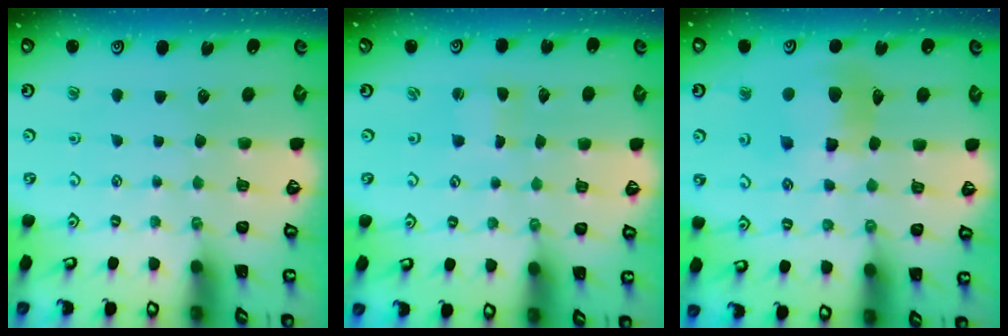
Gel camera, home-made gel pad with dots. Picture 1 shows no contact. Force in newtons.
{"total": 0.9, "press": 0.9, "slide": 0.0}
{"total": 11.1, "press": 10.9, "slide": 1.6}